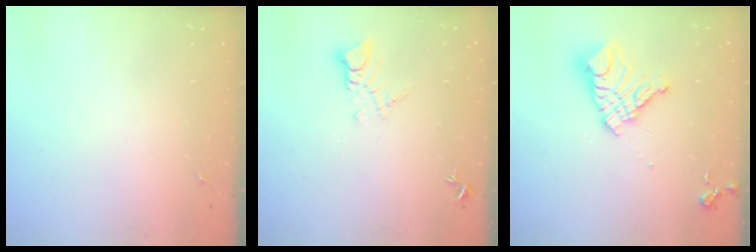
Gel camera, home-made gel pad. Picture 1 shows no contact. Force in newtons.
{"total": 4.3, "press": 4.3, "slide": 0.3}
{"total": 15.7, "press": 15.6, "slide": 1.8}